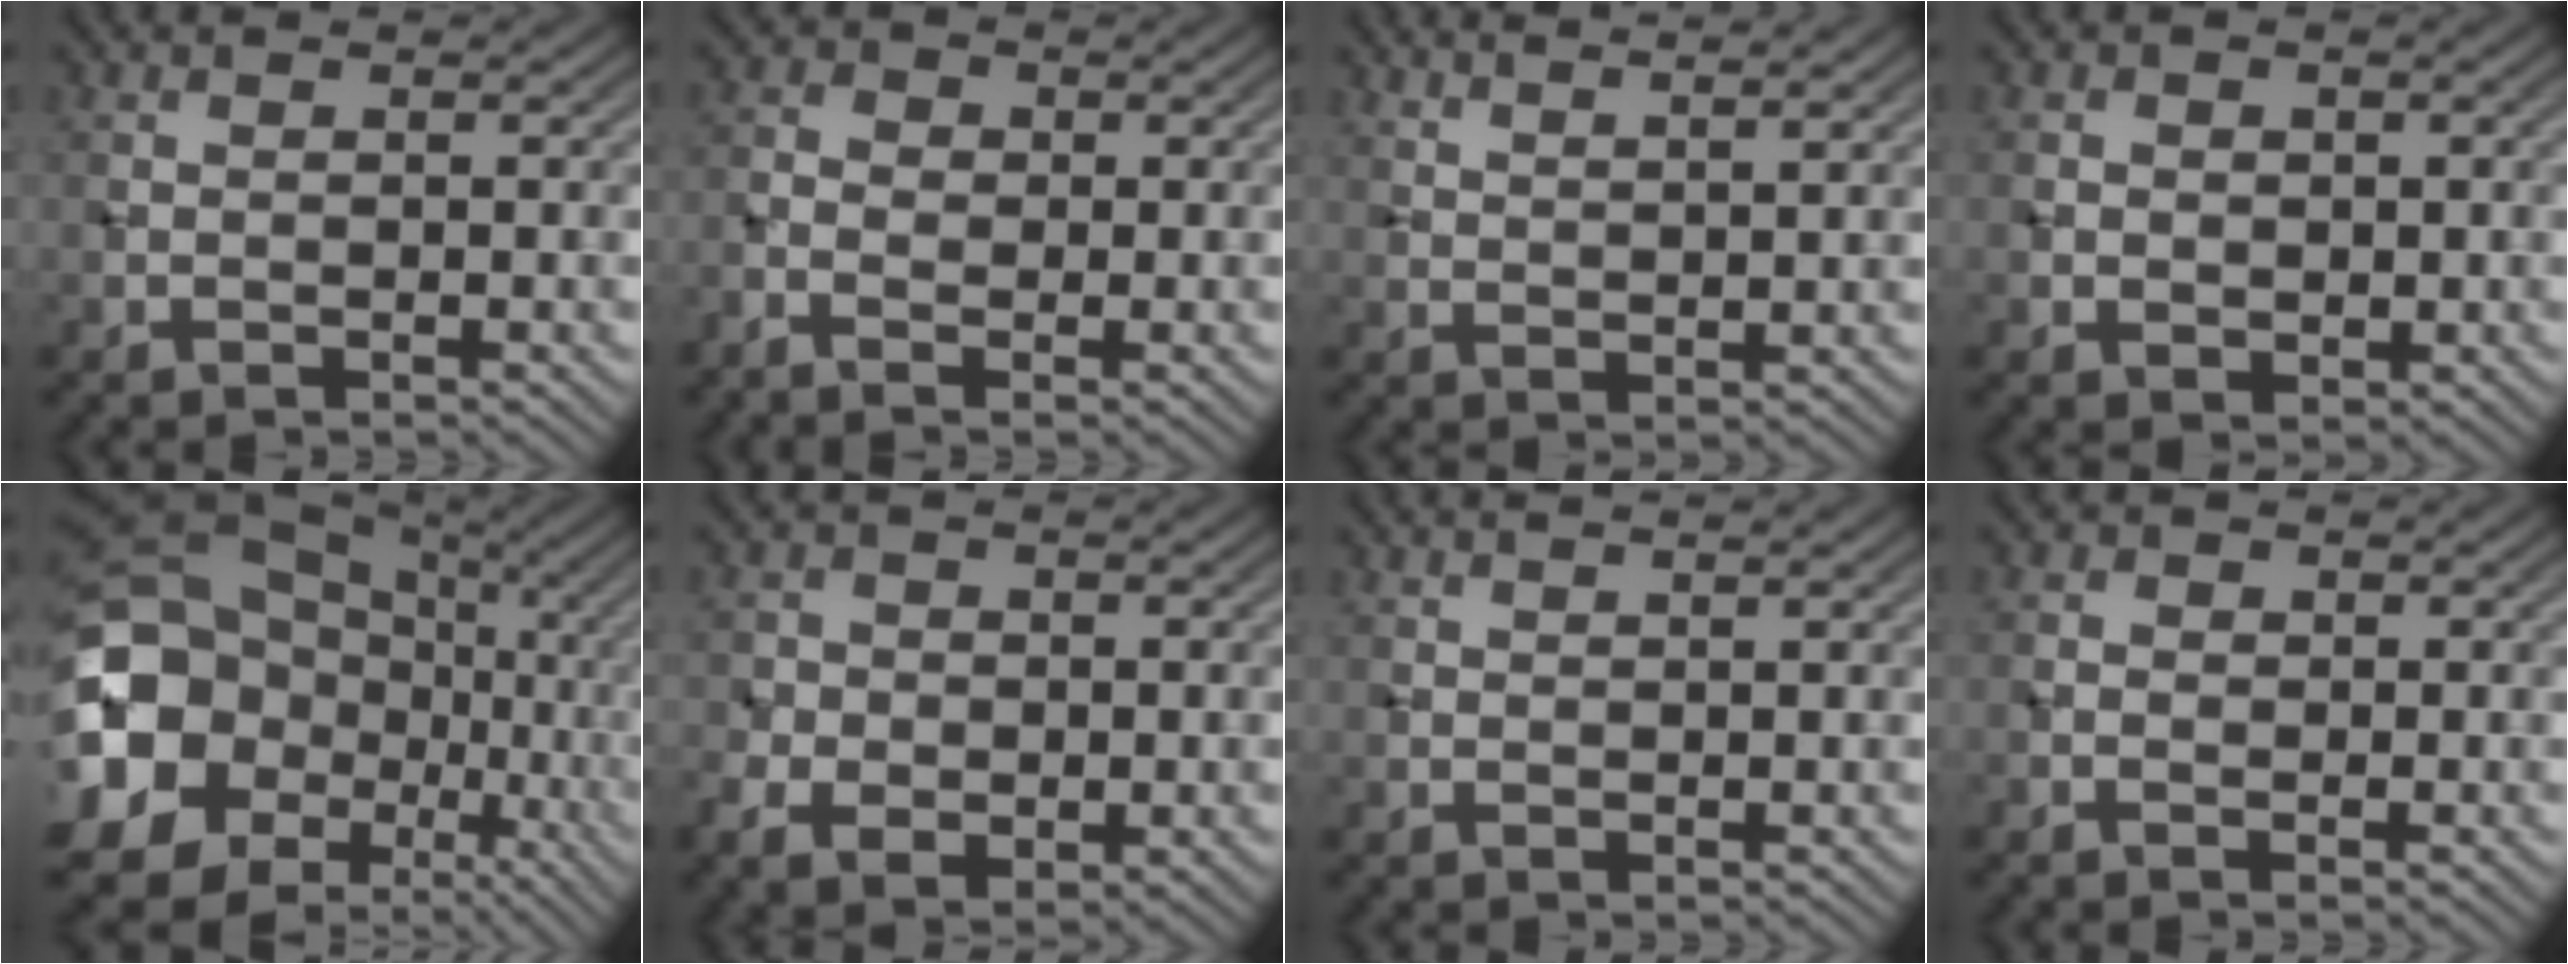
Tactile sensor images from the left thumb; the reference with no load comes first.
{"total": 3.0, "force": [-1.4, 1.8, 2.0], "torque": [-0.047, 0.003, -0.036]}
{"total": 5.0, "force": [4.0, 0.9, 2.8], "torque": [-0.025, 0.006, 0.056]}
{"total": 1.5, "force": [0.1, 1.3, 0.7], "torque": [-0.017, -0.005, 0.003]}
{"total": 21.5, "force": [-1.8, 18.7, 10.5], "torque": [-0.272, -0.026, -0.035]}
{"total": 5.3, "force": [-1.3, 4.0, 3.2], "torque": [-0.064, -0.012, -0.018]}
{"total": 1.5, "force": [1.3, 0.2, 0.8], "torque": [-0.012, 0.000, 0.018]}
{"total": 1.0, "force": [0.0, 0.8, 0.6], "torque": [-0.013, 0.001, -0.004]}